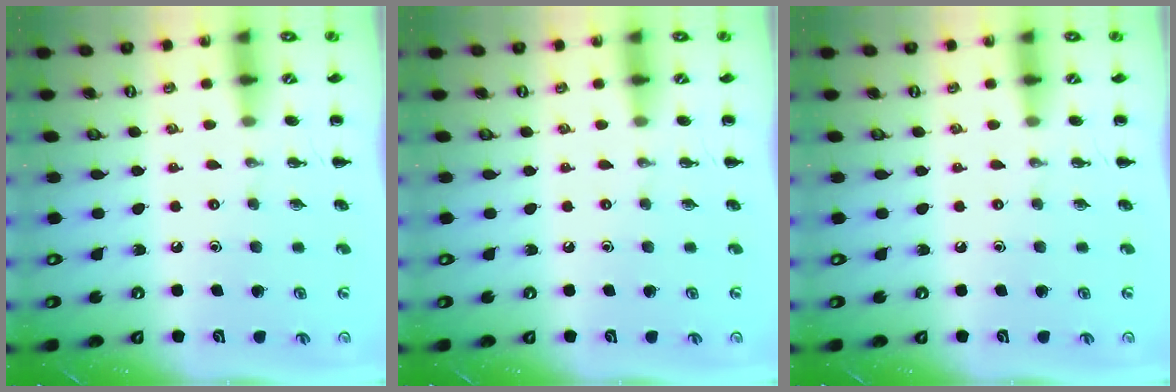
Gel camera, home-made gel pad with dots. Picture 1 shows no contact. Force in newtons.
{"total": 0.0}
{"total": 0.0}